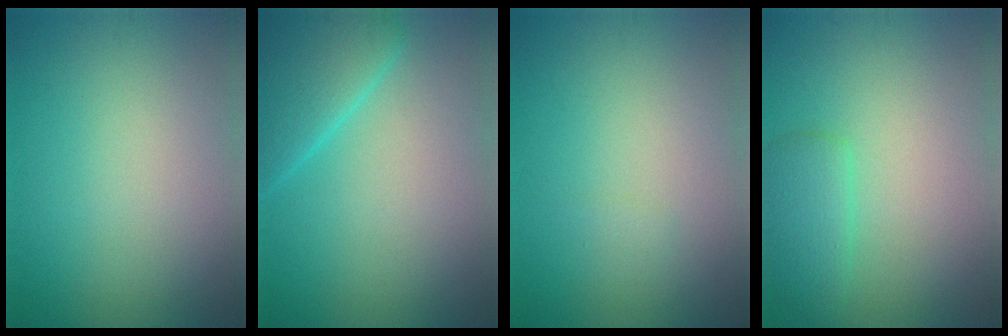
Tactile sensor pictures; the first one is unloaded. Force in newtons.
{"total": 4.6, "press": 4.6, "slide": 0.3}
{"total": 0.5, "press": 0.5, "slide": 0.0}
{"total": 2.4, "press": 2.4, "slide": 0.1}